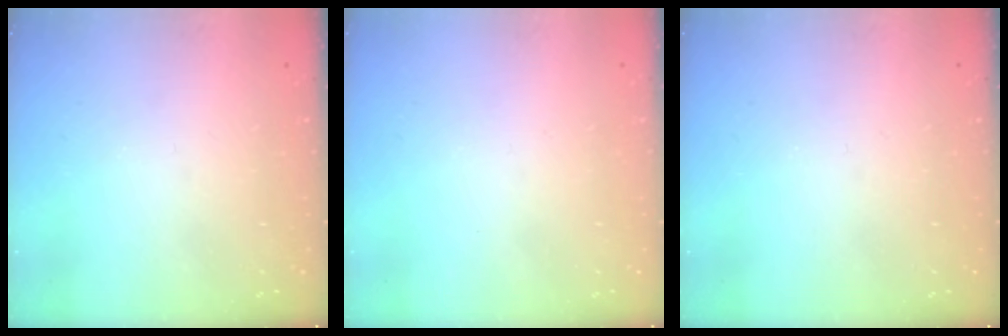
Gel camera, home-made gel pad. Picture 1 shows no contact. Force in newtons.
{"total": 3.5, "press": 3.4, "slide": 0.4}
{"total": 0.0}